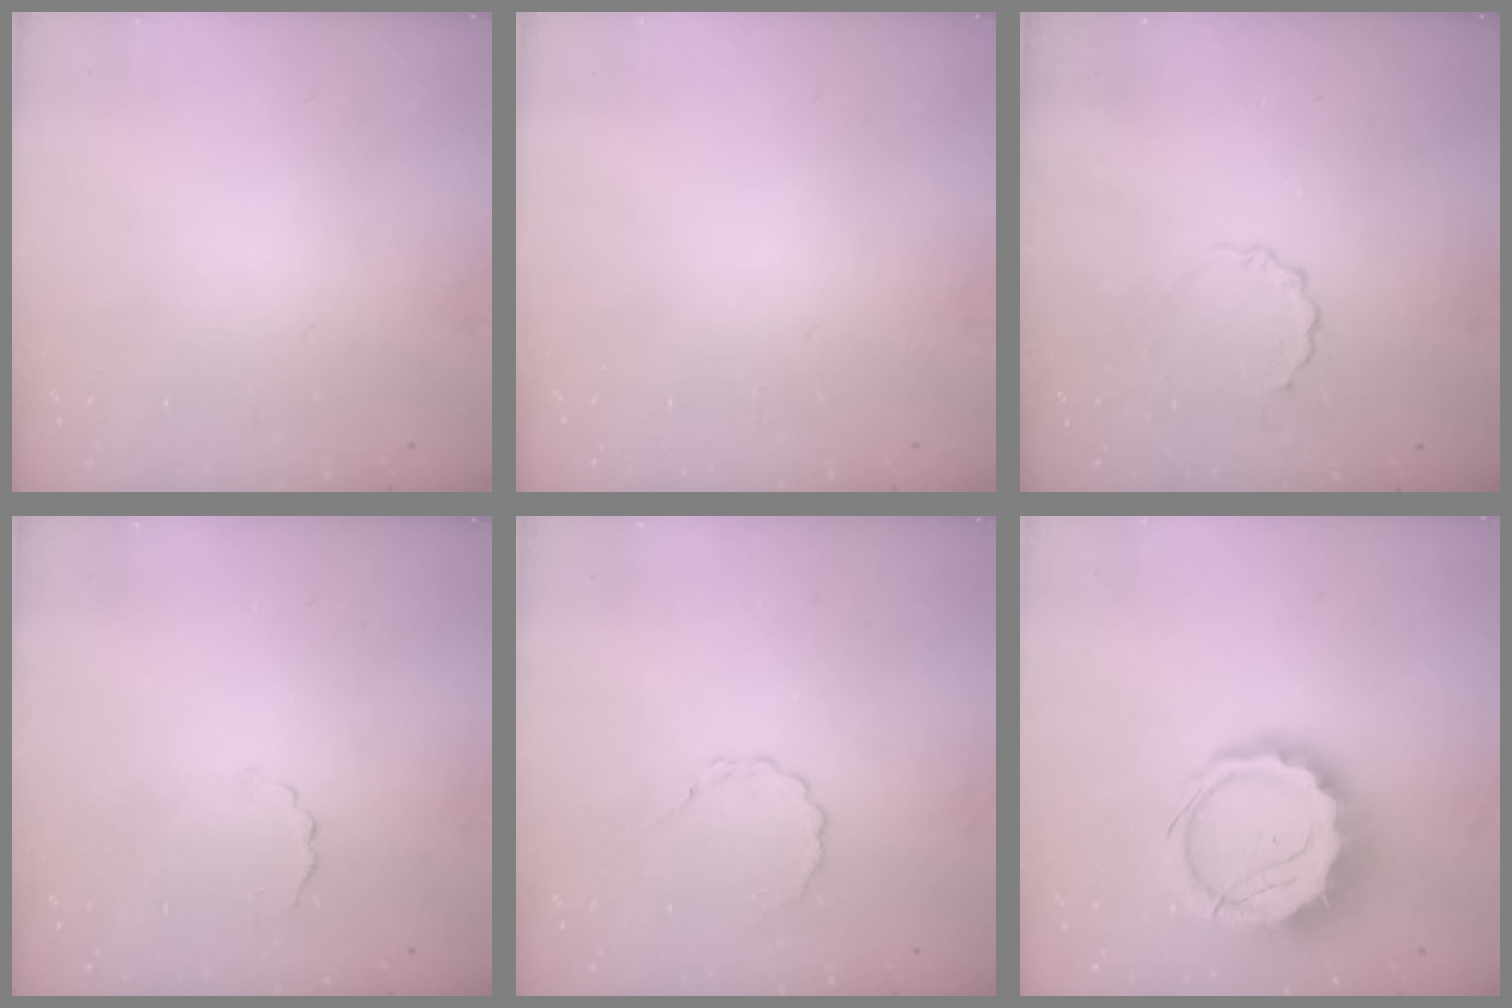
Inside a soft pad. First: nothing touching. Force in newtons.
{"total": 0.0}
{"total": 3.1, "press": 2.9, "slide": 1.1}
{"total": 2.2, "press": 2.2, "slide": 0.6}
{"total": 2.6, "press": 2.5, "slide": 0.9}
{"total": 12.6, "press": 12.3, "slide": 3.0}